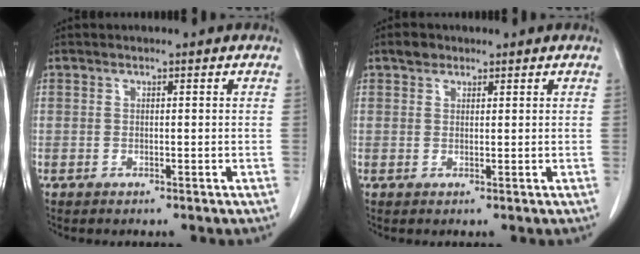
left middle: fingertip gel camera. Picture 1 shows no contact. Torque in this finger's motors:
{"motor_torque": [0.30, -0.26, -0.01, 0.00]}